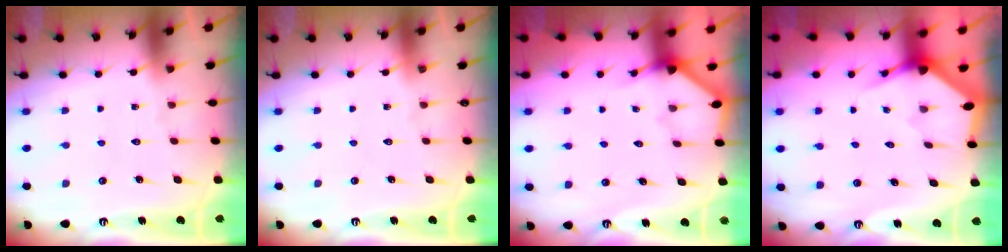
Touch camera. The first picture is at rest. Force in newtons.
{"total": 0.0}
{"total": 2.9, "press": 2.8, "slide": 0.4}
{"total": 2.9, "press": 2.9, "slide": 0.2}